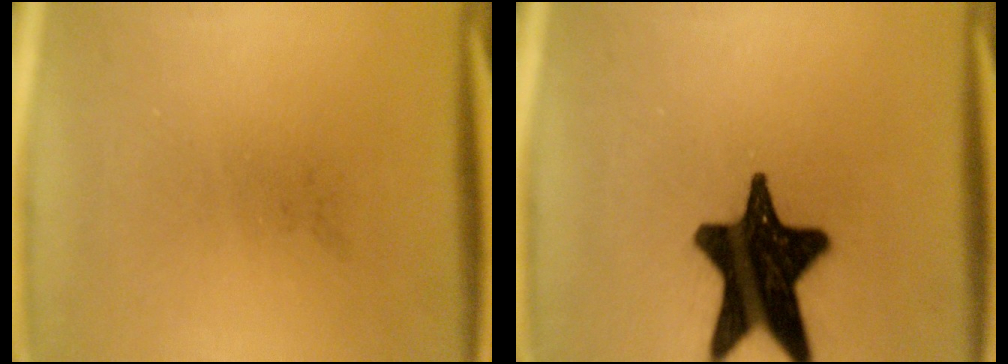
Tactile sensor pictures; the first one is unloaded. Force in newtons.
{"total": 18.6}